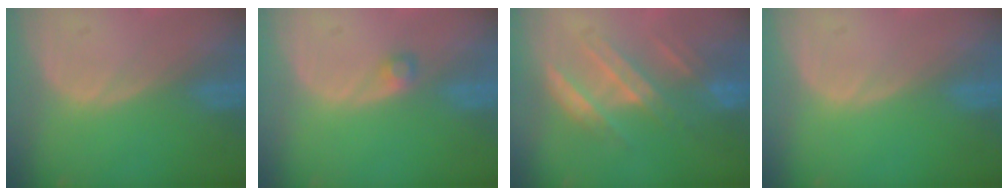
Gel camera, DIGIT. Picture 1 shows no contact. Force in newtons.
{"total": 1.5, "press": 1.4, "slide": 0.2}
{"total": 6.9, "press": 6.8, "slide": 1.2}
{"total": 0.0}